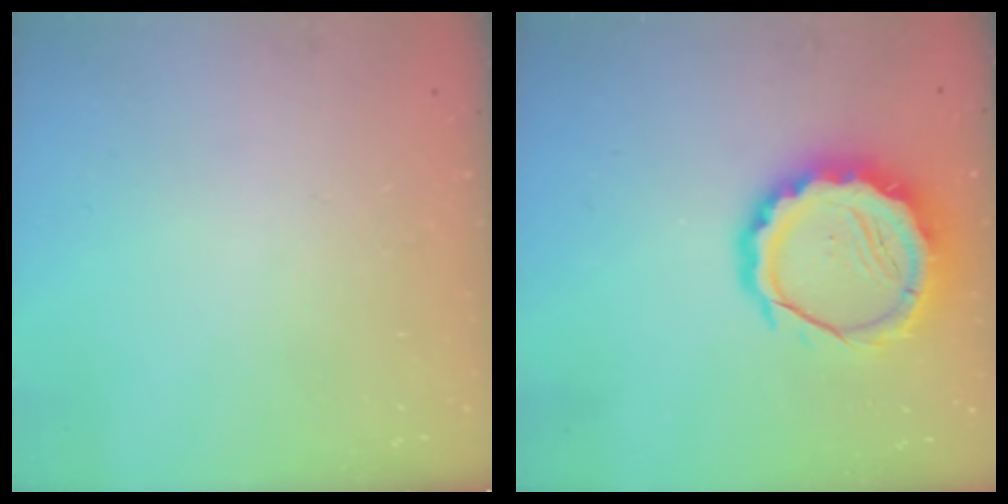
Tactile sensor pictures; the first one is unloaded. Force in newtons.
{"total": 13.5, "press": 13.1, "slide": 3.3}